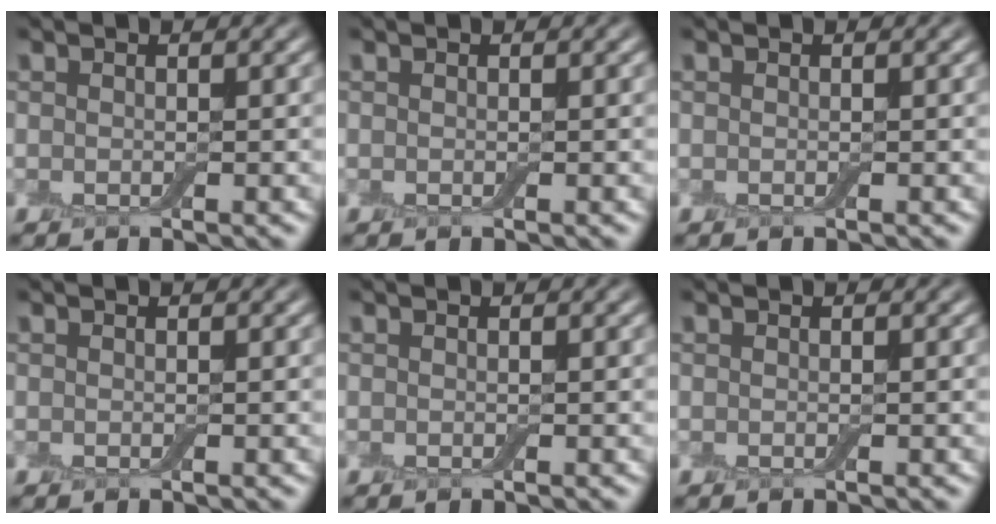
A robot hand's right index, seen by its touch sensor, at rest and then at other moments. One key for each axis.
{"total": 0.0}
{"total": 0.0}
{"total": 0.0}
{"total": 0.0}
{"total": 0.0}